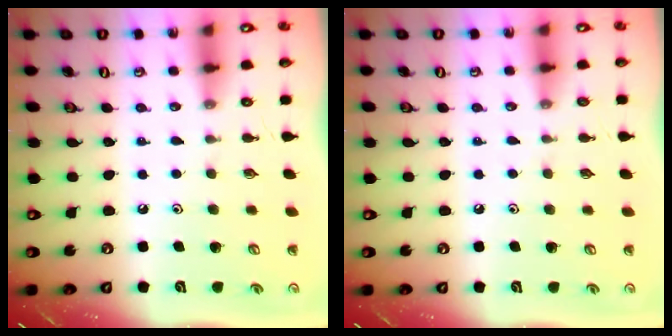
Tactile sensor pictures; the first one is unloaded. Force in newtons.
{"total": 2.6, "press": 2.6, "slide": 0.4}